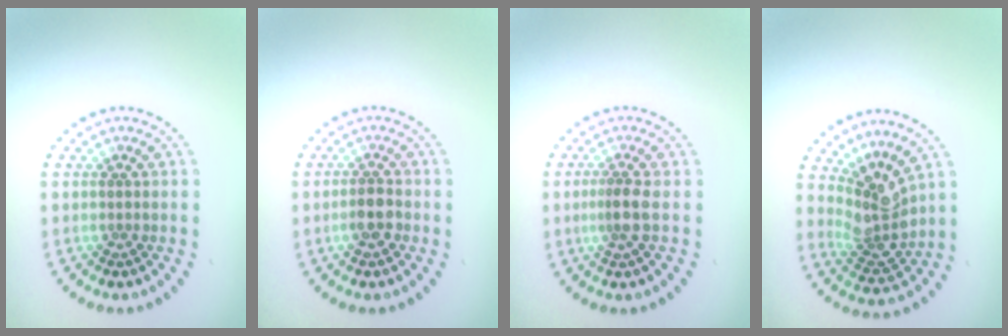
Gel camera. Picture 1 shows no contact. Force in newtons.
{"total": 2.1, "press": 2.0, "slide": 0.8}
{"total": 1.9, "press": 1.4, "slide": 1.3}
{"total": 3.7, "press": 3.0, "slide": 2.1}